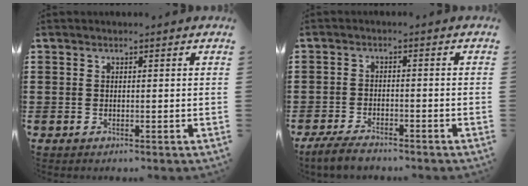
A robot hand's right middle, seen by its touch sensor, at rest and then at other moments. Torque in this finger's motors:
{"motor_torque": [2.14, 0.00, 0.36, 0.11]}